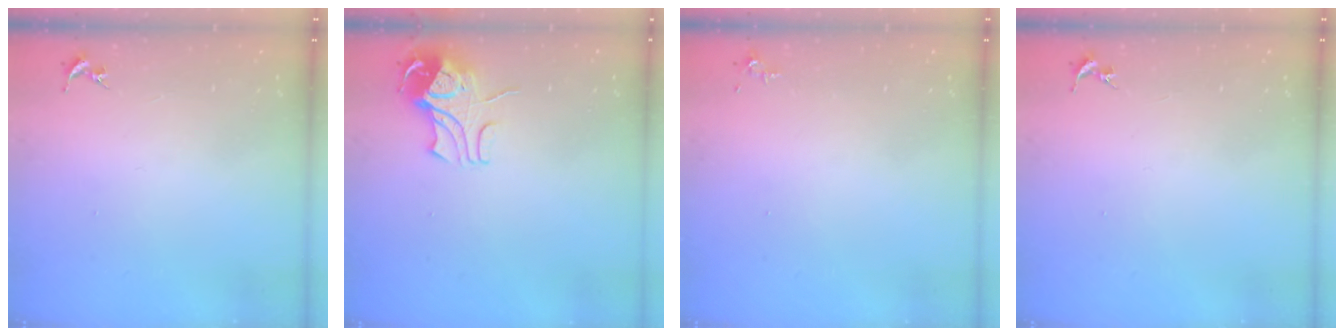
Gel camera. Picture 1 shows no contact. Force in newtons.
{"total": 9.0, "press": 8.9, "slide": 1.0}
{"total": 3.5, "press": 3.4, "slide": 0.5}
{"total": 0.0}